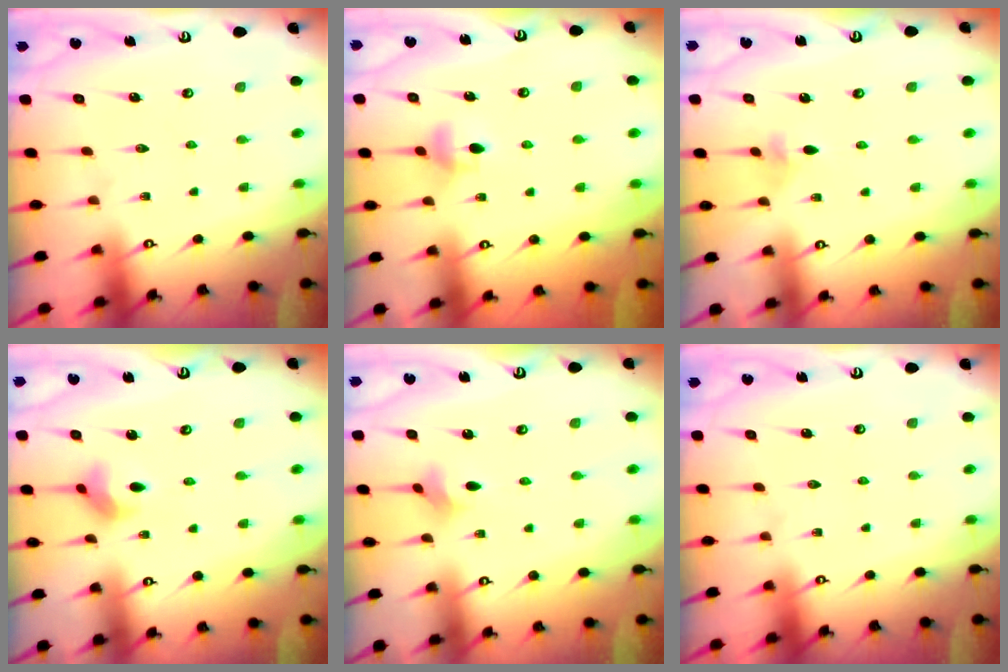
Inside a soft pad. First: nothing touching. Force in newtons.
{"total": 4.7, "press": 4.6, "slide": 0.7}
{"total": 3.0, "press": 2.9, "slide": 0.6}
{"total": 3.9, "press": 3.8, "slide": 0.6}
{"total": 2.6, "press": 2.6, "slide": 0.6}
{"total": 0.0}